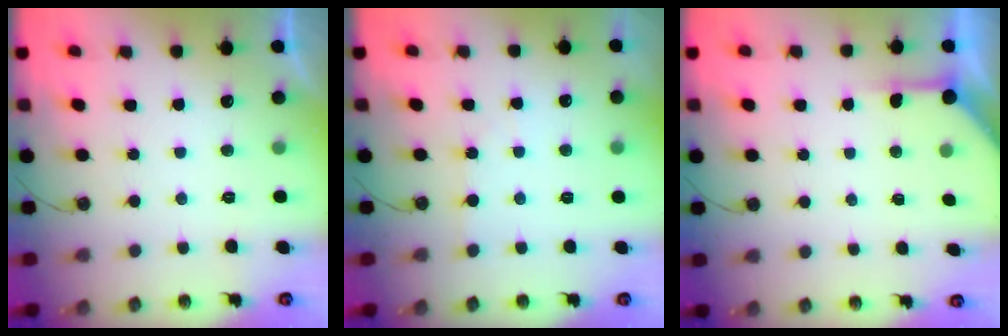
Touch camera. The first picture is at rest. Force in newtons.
{"total": 1.6, "press": 1.5, "slide": 0.3}
{"total": 4.2, "press": 4.2, "slide": 0.4}